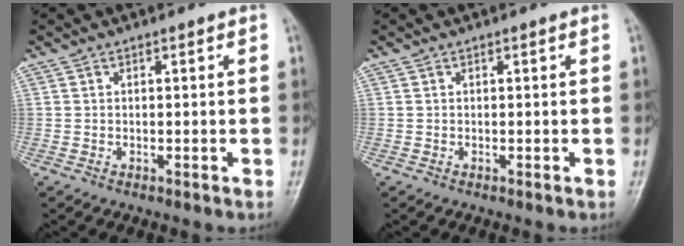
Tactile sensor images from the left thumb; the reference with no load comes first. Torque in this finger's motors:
{"motor_torque": [0.14, 0.05, 0.01, -0.28, 0.00]}